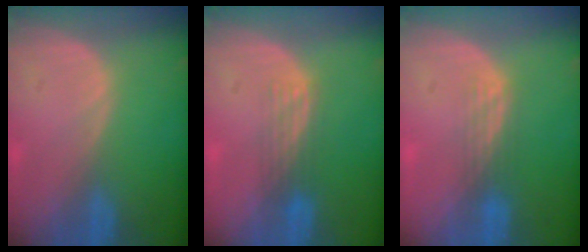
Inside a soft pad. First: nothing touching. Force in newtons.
{"total": 2.9, "press": 2.8, "slide": 1.0}
{"total": 3.0, "press": 2.6, "slide": 1.4}